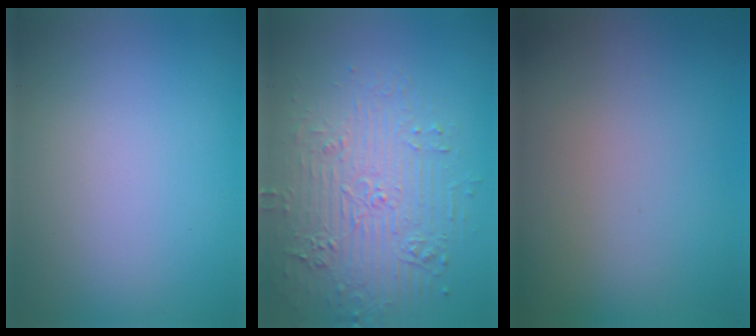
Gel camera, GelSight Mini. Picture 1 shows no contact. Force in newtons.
{"total": 5.1, "press": 4.4, "slide": 2.7}
{"total": 0.0}